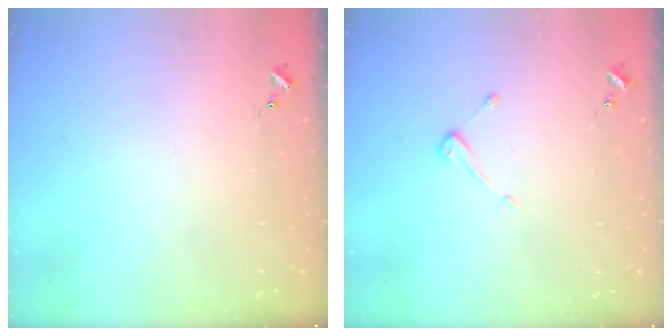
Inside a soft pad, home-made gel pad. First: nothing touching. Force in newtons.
{"total": 3.8, "press": 3.8, "slide": 0.4}